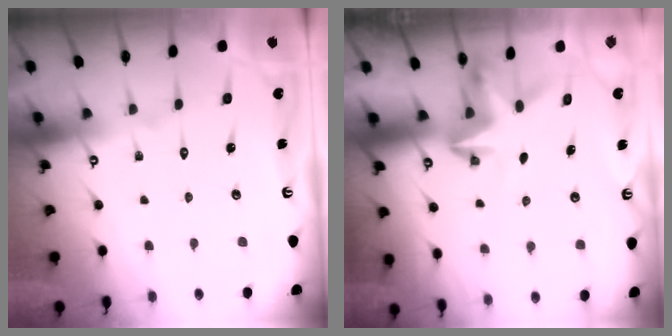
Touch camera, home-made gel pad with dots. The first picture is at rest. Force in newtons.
{"total": 3.6, "press": 3.6, "slide": 0.3}